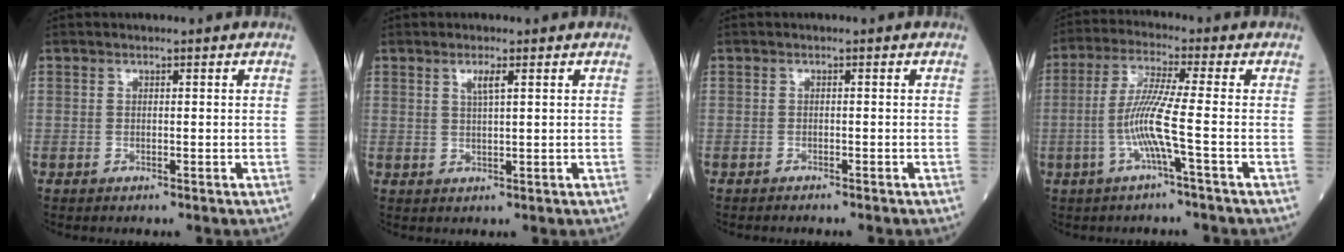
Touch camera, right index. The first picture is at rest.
{"total": 2.1, "force": [1.0, 0.0, 1.8], "torque": [-0.040, 0.000, 0.020]}
{"total": 2.0, "force": [-1.8, 0.1, 0.8], "torque": [-0.014, -0.001, -0.022]}
{"total": 7.3, "force": [-1.9, -1.0, 7.0], "torque": [-0.147, 0.002, -0.041]}